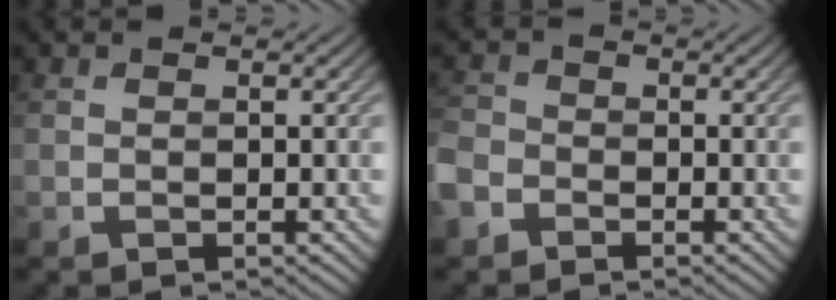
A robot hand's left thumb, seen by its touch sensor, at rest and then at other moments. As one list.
[{"total": 3.7, "force": [-2.5, 2.5, 1.2], "torque": [-0.037, -0.001, -0.064]}]